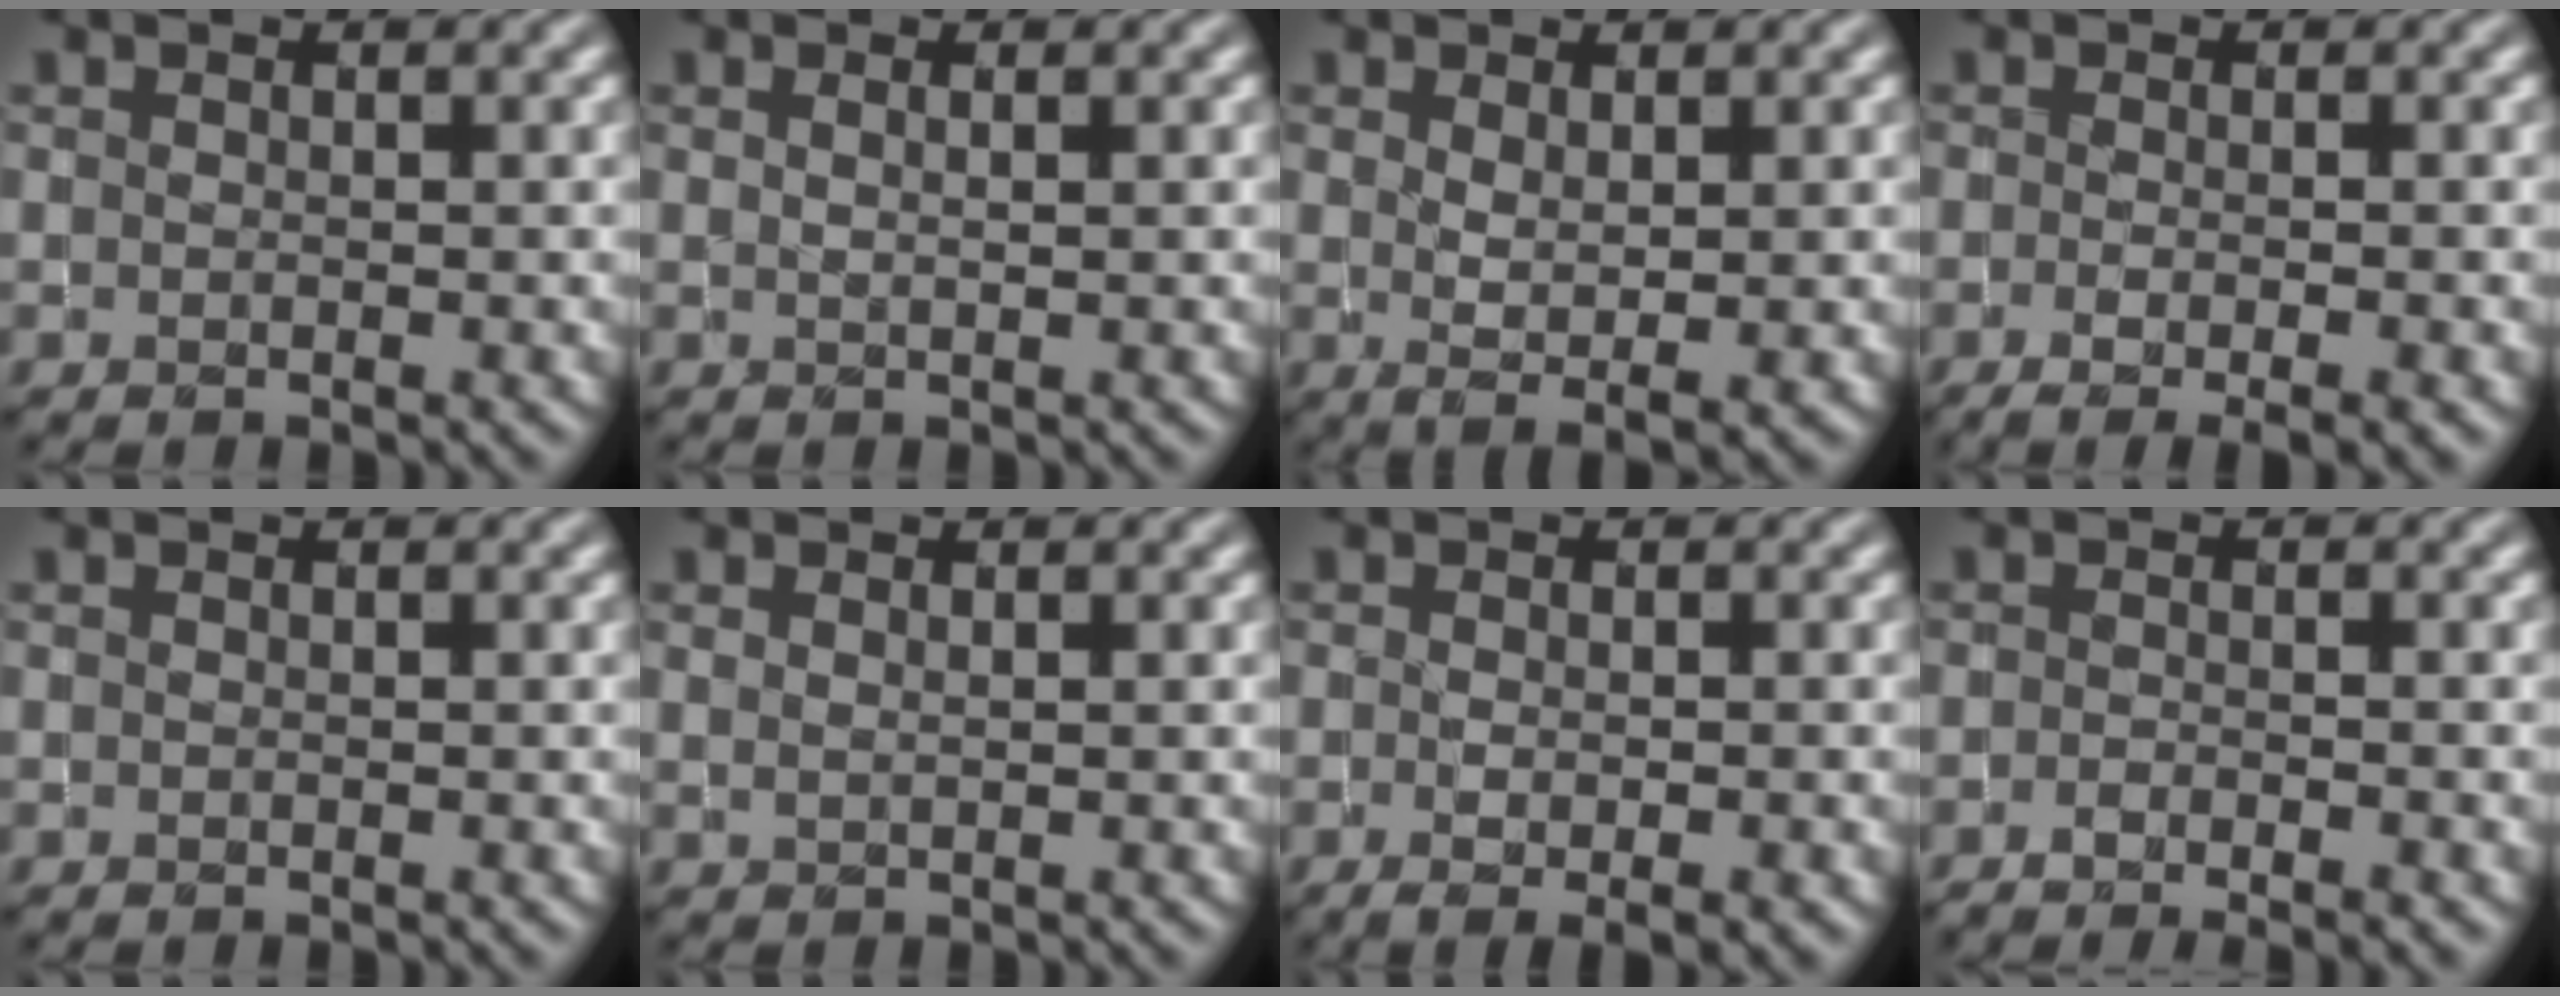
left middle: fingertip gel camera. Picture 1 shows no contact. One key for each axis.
{"total": 0.9, "fx": 0.5, "fy": 0.4, "fz": 0.7, "tx": -0.002, "ty": 0.000, "tz": 0.005}
{"total": 1.9, "fx": 0.5, "fy": 0.4, "fz": 1.7, "tx": -0.032, "ty": -0.006, "tz": 0.015}
{"total": 4.1, "fx": -1.6, "fy": 1.2, "fz": 3.5, "tx": -0.047, "ty": -0.010, "tz": -0.020}
{"total": 0.0}
{"total": 0.5, "fx": 0.5, "fy": 0.1, "fz": 0.1, "tx": -0.003, "ty": 0.004, "tz": 0.010}
{"total": 2.8, "fx": -1.1, "fy": 0.9, "fz": 2.4, "tx": -0.045, "ty": -0.009, "tz": -0.014}
{"total": 3.3, "fx": -2.4, "fy": 0.7, "fz": 2.2, "tx": -0.036, "ty": 0.002, "tz": -0.041}